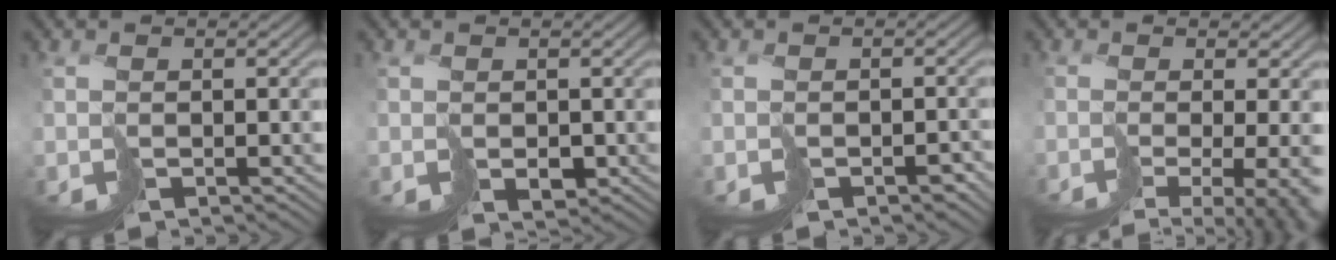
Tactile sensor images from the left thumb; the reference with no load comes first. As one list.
[{"total": 1.5, "force": [0.6, 1.2, 0.7], "torque": [-0.008, -0.001, 0.015]}, {"total": 2.3, "force": [-1.5, 1.4, 1.0], "torque": [-0.001, -0.004, -0.021]}, {"total": 9.5, "force": [-3.7, 3.5, 8.0], "torque": [-0.106, -0.037, 0.002]}]